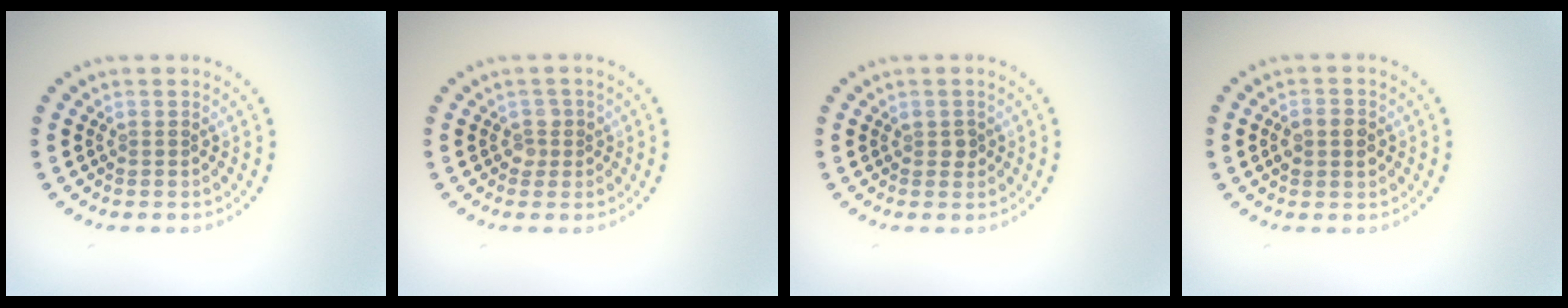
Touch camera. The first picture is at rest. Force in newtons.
{"total": 1.2, "press": 1.1, "slide": 0.5}
{"total": 0.9, "press": 0.8, "slide": 0.2}
{"total": 2.7, "press": 2.7, "slide": 0.1}